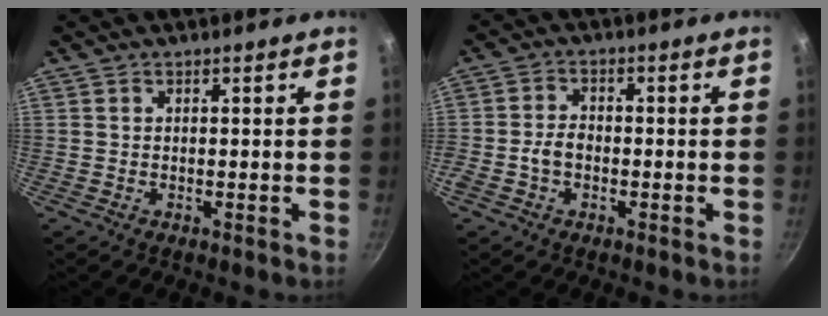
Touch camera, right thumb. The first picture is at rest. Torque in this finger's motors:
{"motor_torque": [0.64, 0.63, 0.79, -0.11, 0.05]}